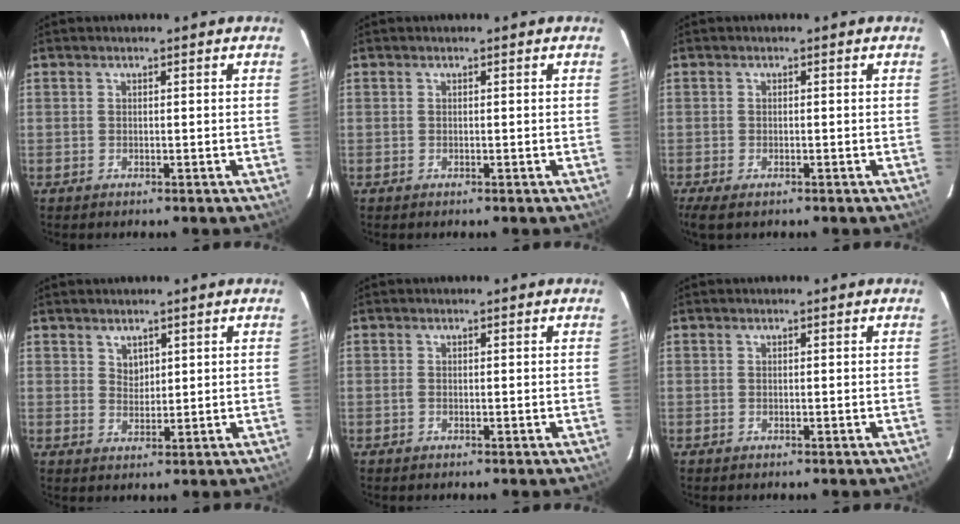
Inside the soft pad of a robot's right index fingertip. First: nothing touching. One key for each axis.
{"total": 0.0}
{"total": 4.0, "fx": -2.6, "fy": 1.5, "fz": 2.6, "tx": -0.060, "ty": -0.015, "tz": -0.045}
{"total": 2.3, "fx": 1.7, "fy": 1.5, "fz": 0.6, "tx": -0.005, "ty": 0.002, "tz": 0.032}
{"total": 0.5, "fx": -0.1, "fy": 0.2, "fz": 0.5, "tx": -0.011, "ty": 0.000, "tz": -0.003}
{"total": 0.0}